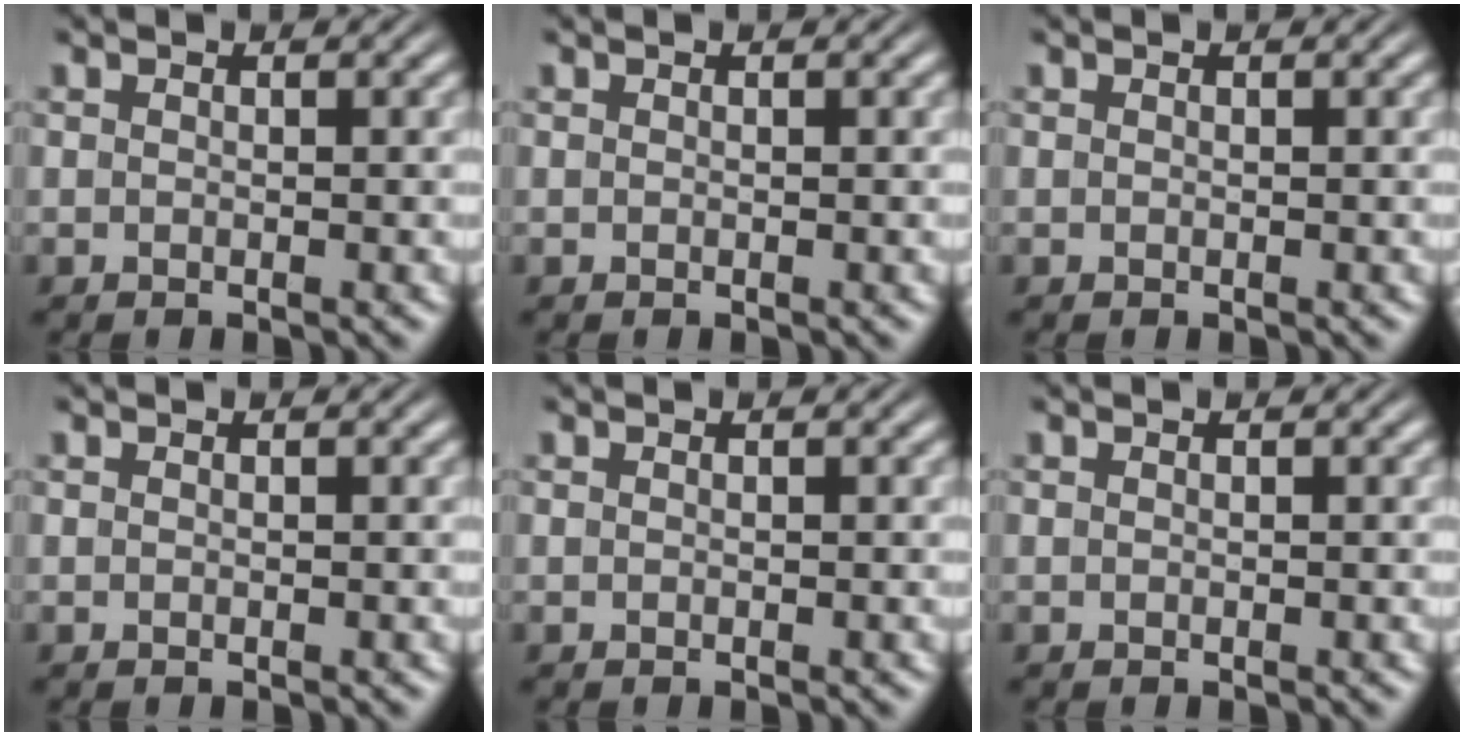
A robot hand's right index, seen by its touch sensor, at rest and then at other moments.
{"total": 0.0}
{"total": 0.0}
{"total": 0.0}
{"total": 0.0}
{"total": 0.0}